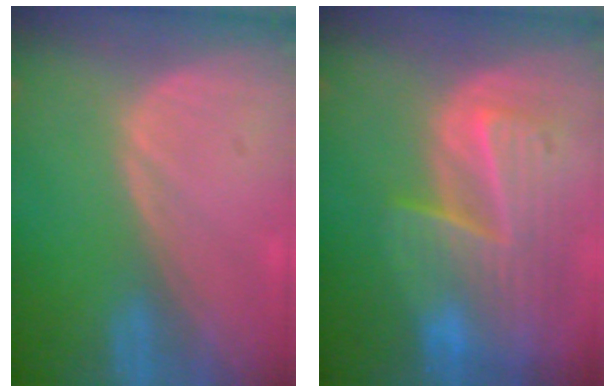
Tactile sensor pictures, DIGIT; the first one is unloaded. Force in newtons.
{"total": 10.0, "press": 8.7, "slide": 4.9}